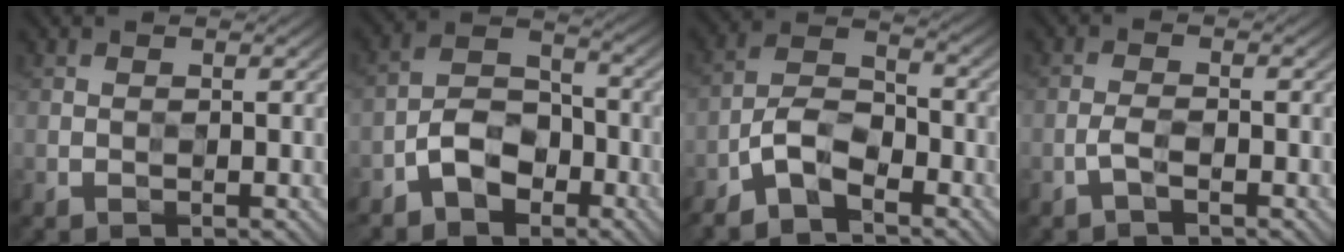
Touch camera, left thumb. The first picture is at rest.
{"total": 6.5, "force": [-3.8, 3.7, 3.7], "torque": [-0.063, 0.008, -0.086]}
{"total": 7.7, "force": [-5.1, 3.0, 4.9], "torque": [-0.094, 0.003, -0.112]}
{"total": 2.0, "force": [-1.2, 0.5, 1.5], "torque": [-0.034, 0.004, -0.028]}